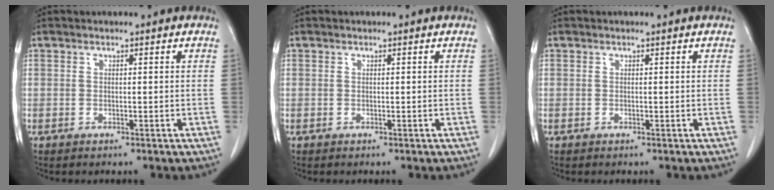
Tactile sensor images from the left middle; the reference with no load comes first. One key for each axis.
{"total": 0.0}
{"total": 0.0}